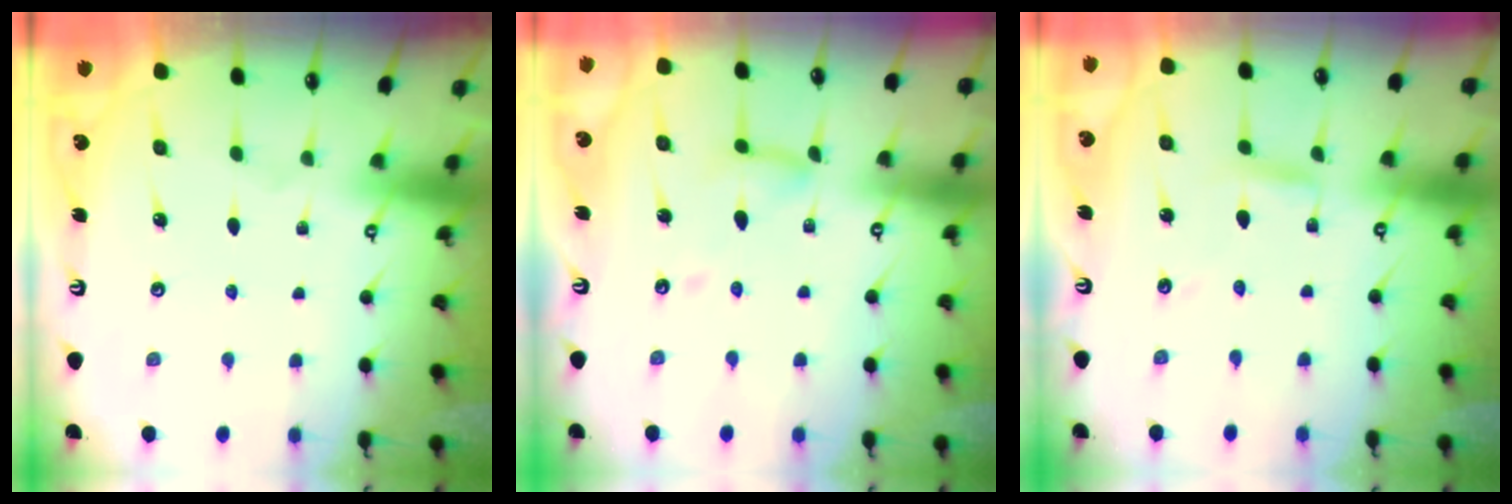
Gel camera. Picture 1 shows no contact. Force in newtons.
{"total": 8.6, "press": 8.6, "slide": 0.6}
{"total": 3.1, "press": 3.1, "slide": 0.1}